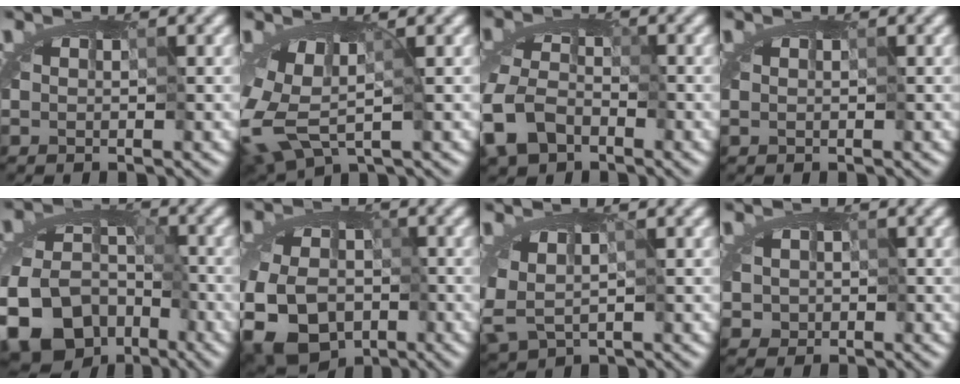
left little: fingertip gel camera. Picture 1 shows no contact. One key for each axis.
{"total": 4.4, "fx": -1.4, "fy": 2.3, "fz": 3.5, "tx": -0.071, "ty": -0.005, "tz": -0.026}
{"total": 6.7, "fx": -4.7, "fy": 3.8, "fz": 2.7, "tx": -0.043, "ty": -0.014, "tz": -0.105}
{"total": 0.0}
{"total": 17.9, "fx": -10.6, "fy": 13.7, "fz": 4.6, "tx": -0.081, "ty": -0.055, "tz": -0.181}
{"total": 11.6, "fx": -5.2, "fy": 8.9, "fz": 5.4, "tx": -0.074, "ty": -0.013, "tz": -0.113}
{"total": 1.8, "fx": 0.2, "fy": 0.9, "fz": 1.5, "tx": -0.032, "ty": -0.002, "tz": 0.010}
{"total": 1.5, "fx": 0.0, "fy": 1.4, "fz": 0.6, "tx": -0.011, "ty": 0.003, "tz": 0.003}